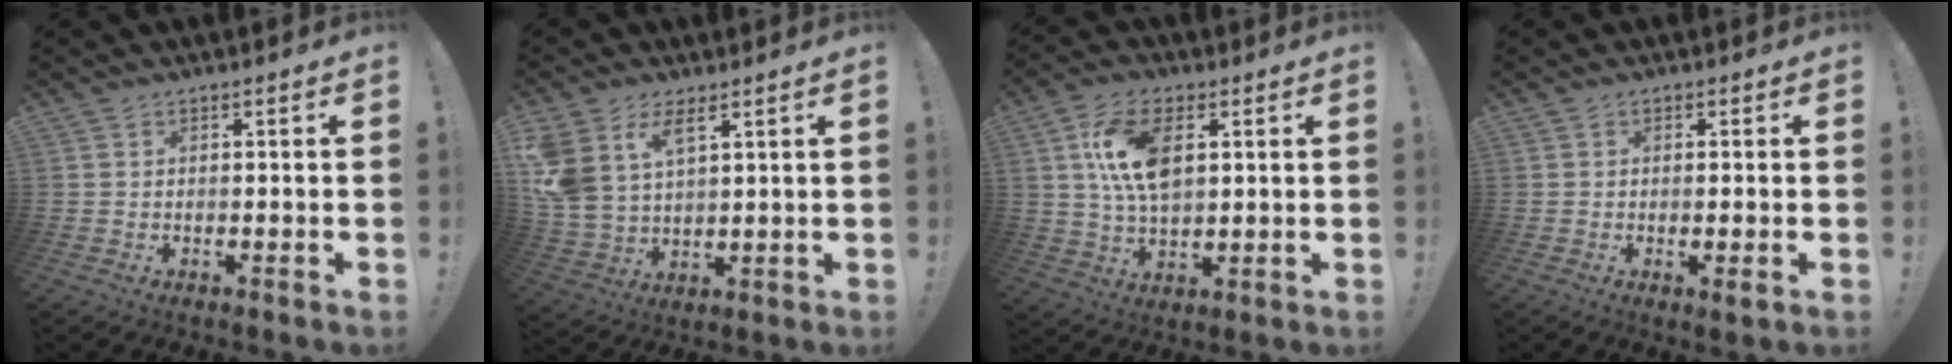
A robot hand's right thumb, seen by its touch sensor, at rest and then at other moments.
{"total": 10.0, "force": [5.8, 5.7, 5.9], "torque": [-0.145, -0.024, 0.112]}
{"total": 13.0, "force": [3.6, 7.2, 10.3], "torque": [-0.200, -0.005, 0.063]}
{"total": 2.4, "force": [0.0, -0.1, 2.4], "torque": [-0.035, -0.006, 0.000]}